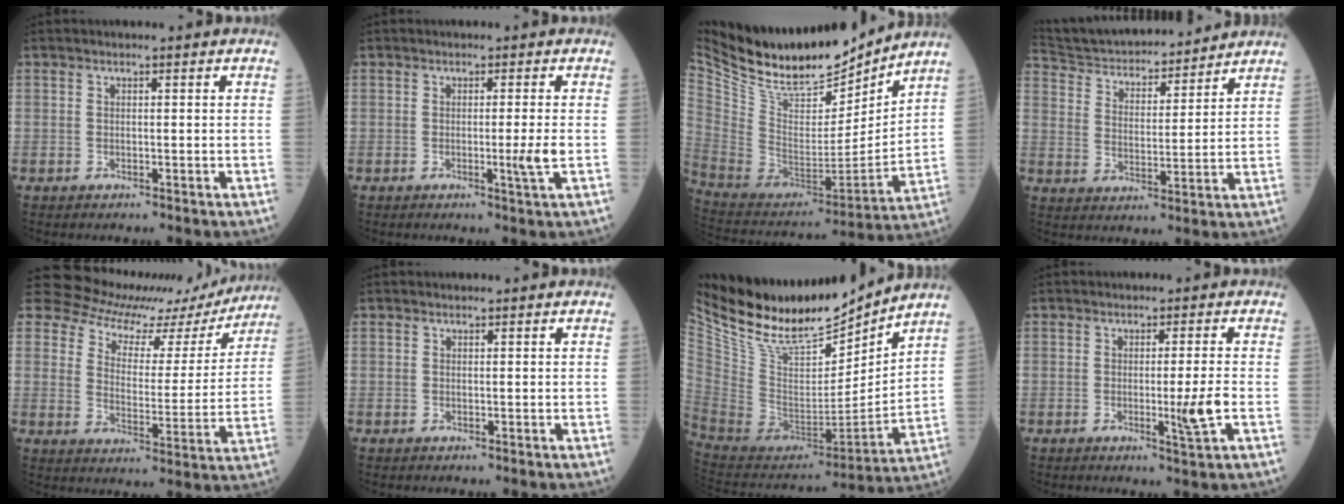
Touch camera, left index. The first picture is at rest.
{"total": 2.9, "force": [-0.6, -0.8, 2.7], "torque": [-0.045, -0.008, -0.008]}
{"total": 25.1, "force": [21.3, 6.8, 11.4], "torque": [-0.233, -0.012, 0.361]}
{"total": 17.1, "force": [16.0, 3.2, 5.1], "torque": [-0.089, 0.021, 0.259]}
{"total": 16.4, "force": [14.5, 6.5, 4.2], "torque": [-0.055, -0.002, 0.178]}
{"total": 0.0}
{"total": 21.8, "force": [19.1, 4.8, 9.3], "torque": [-0.184, -0.020, 0.343]}
{"total": 4.1, "force": [-1.0, -0.8, 4.0], "torque": [-0.066, -0.011, -0.013]}